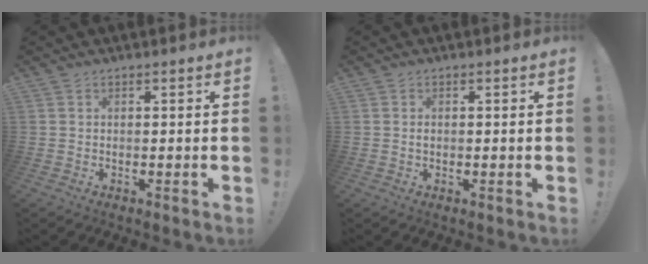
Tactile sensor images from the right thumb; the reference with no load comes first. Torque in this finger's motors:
{"motor_torque": [-0.10, -0.02, -0.14, 0.03, 0.00]}